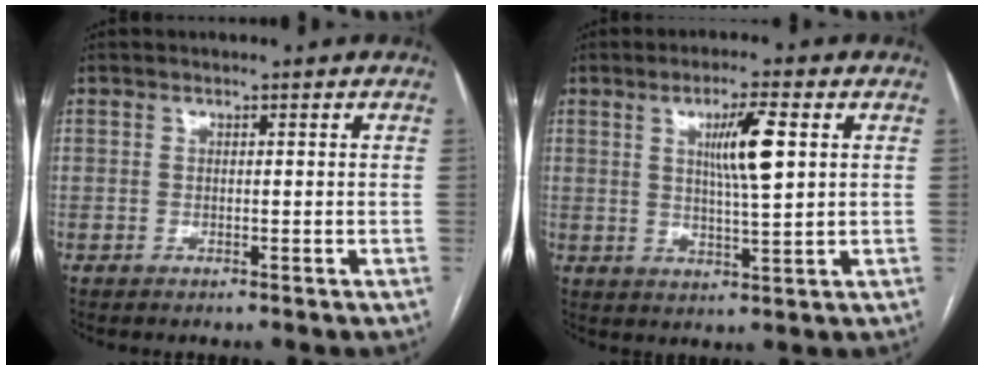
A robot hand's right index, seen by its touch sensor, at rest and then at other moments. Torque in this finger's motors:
{"motor_torque": [0.52, 0.32, 0.20, 0.10]}